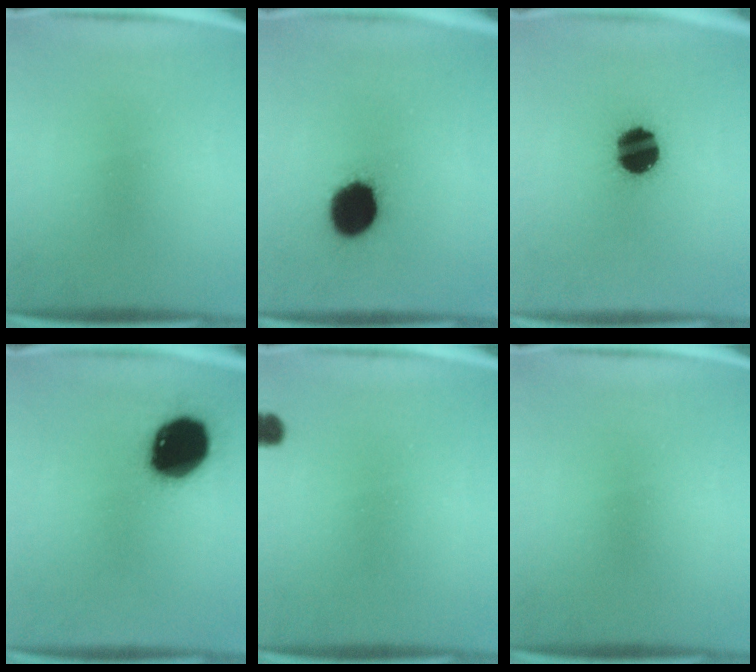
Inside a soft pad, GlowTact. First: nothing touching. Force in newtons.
{"total": 15.2}
{"total": 15.4}
{"total": 19.7}
{"total": 1.8}
{"total": 0.0}